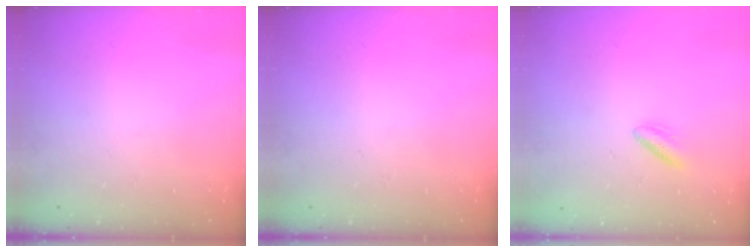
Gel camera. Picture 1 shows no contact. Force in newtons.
{"total": 0.0}
{"total": 2.5, "press": 2.1, "slide": 1.3}